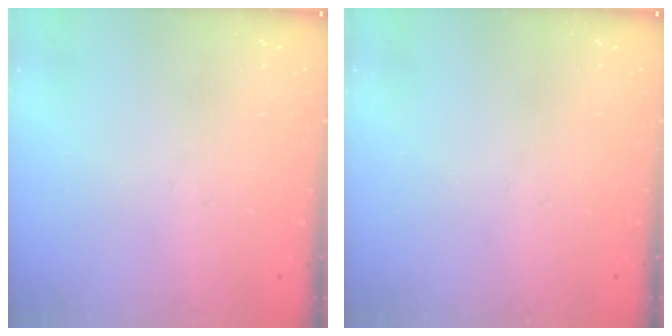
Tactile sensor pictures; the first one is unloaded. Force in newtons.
{"total": 0.0}